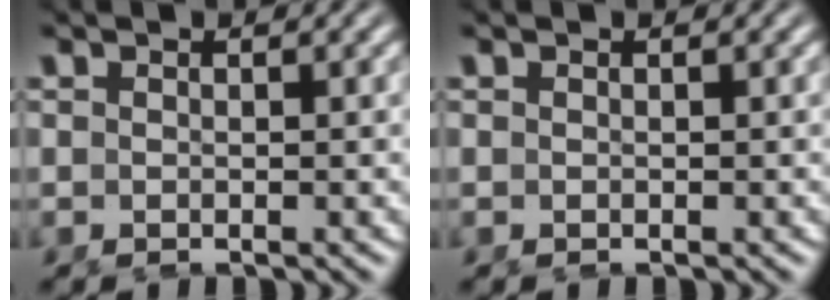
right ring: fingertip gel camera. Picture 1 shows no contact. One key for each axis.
{"total": 0.0}